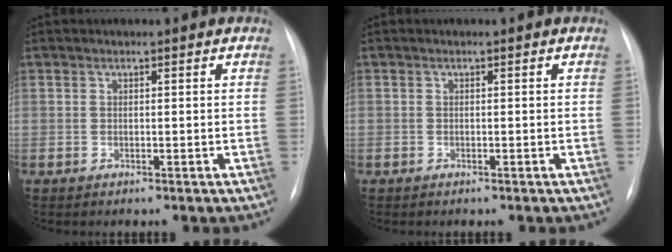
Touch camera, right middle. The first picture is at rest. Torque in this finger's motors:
{"motor_torque": [0.97, -1.16, 0.04, -0.15]}